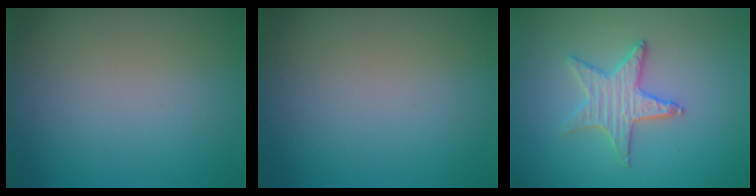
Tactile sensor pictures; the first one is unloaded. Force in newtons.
{"total": 0.0}
{"total": 3.0, "press": 3.0, "slide": 0.5}